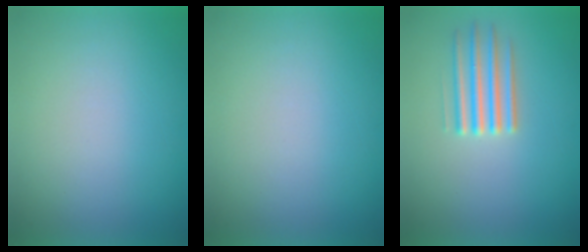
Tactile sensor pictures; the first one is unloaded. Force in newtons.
{"total": 0.0}
{"total": 2.4}